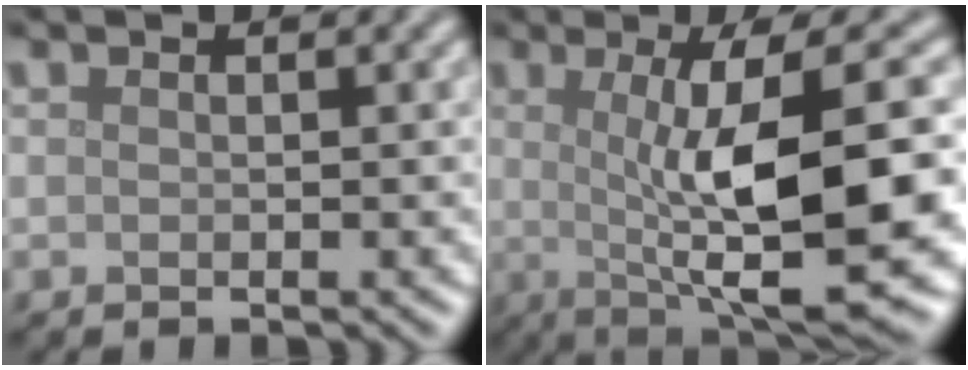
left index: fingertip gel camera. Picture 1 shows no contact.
{"total": 12.2, "force": [0.0, 2.8, 11.9], "torque": [-0.162, 0.000, 0.003]}